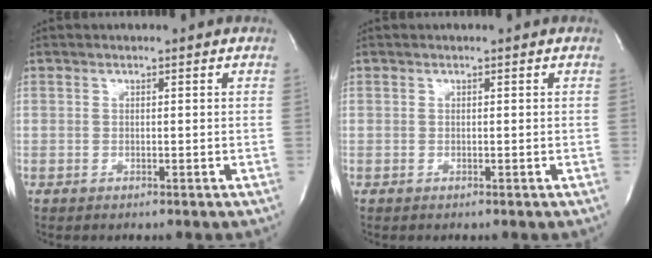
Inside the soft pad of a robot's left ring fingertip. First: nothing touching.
{"total": 0.0}